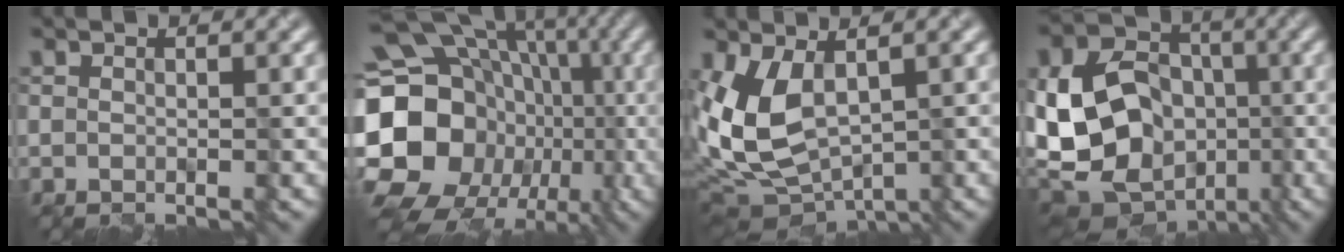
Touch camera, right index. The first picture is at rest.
{"total": 21.8, "force": [-3.6, 18.7, 10.8], "torque": [-0.202, 0.000, -0.097]}
{"total": 6.8, "force": [0.9, 3.8, 5.6], "torque": [-0.132, -0.013, 0.019]}
{"total": 16.1, "force": [-3.5, 12.4, 9.6], "torque": [-0.196, -0.002, -0.071]}